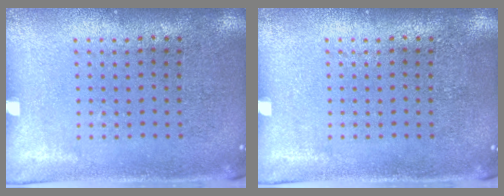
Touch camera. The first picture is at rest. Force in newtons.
{"total": 0.0}